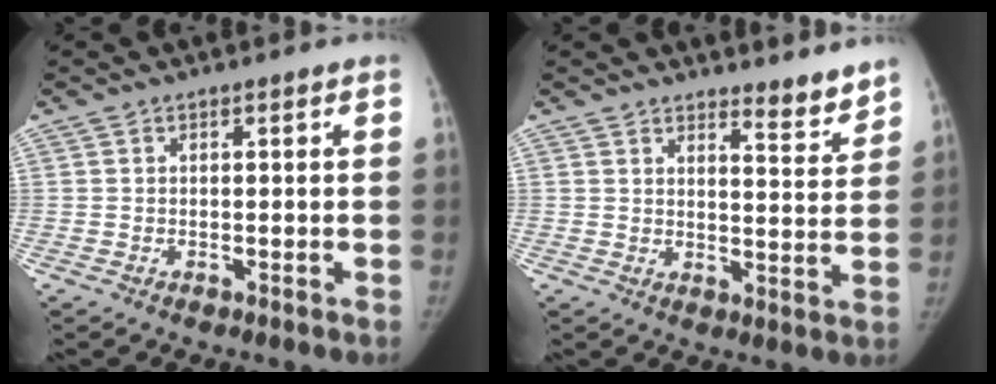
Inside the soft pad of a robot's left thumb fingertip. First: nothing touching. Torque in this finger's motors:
{"motor_torque": [0.64, -0.45, 0.59, -0.05, -0.01]}